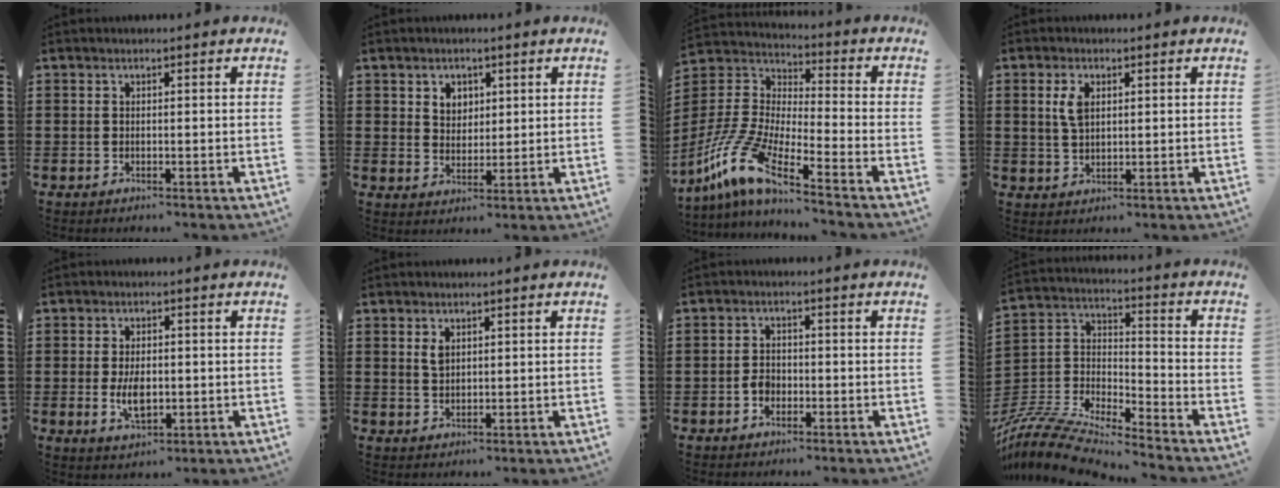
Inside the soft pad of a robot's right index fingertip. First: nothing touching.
{"total": 3.2, "force": [1.7, 2.7, 0.7], "torque": [-0.025, 0.012, 0.030]}
{"total": 10.2, "force": [-7.9, 1.4, 6.3], "torque": [-0.177, -0.019, -0.174]}
{"total": 3.6, "force": [1.1, 1.8, 2.9], "torque": [-0.063, 0.009, 0.019]}
{"total": 5.1, "force": [-0.6, 2.7, 4.3], "torque": [-0.082, -0.004, -0.012]}
{"total": 2.0, "force": [0.9, 1.1, 1.4], "torque": [-0.032, 0.003, 0.017]}
{"total": 2.4, "force": [-1.1, 1.6, 1.4], "torque": [-0.037, -0.001, -0.024]}
{"total": 8.7, "force": [-8.3, 0.6, 2.6], "torque": [-0.075, -0.012, -0.175]}